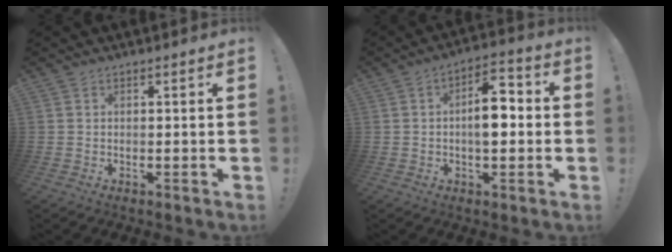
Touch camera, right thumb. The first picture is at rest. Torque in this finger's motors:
{"motor_torque": [2.57, 2.43, 1.42, -0.12, 0.59]}